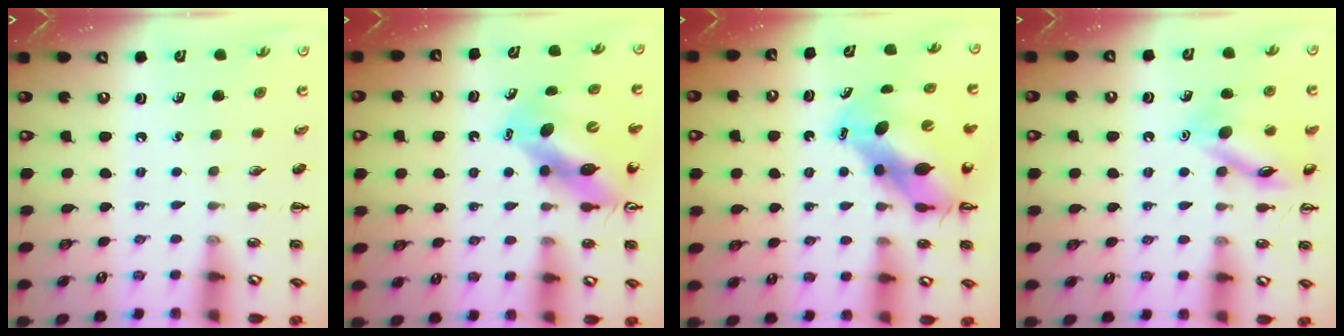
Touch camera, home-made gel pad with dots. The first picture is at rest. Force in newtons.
{"total": 9.9, "press": 9.5, "slide": 2.8}
{"total": 10.4, "press": 10.0, "slide": 3.0}
{"total": 13.6, "press": 13.6, "slide": 1.1}